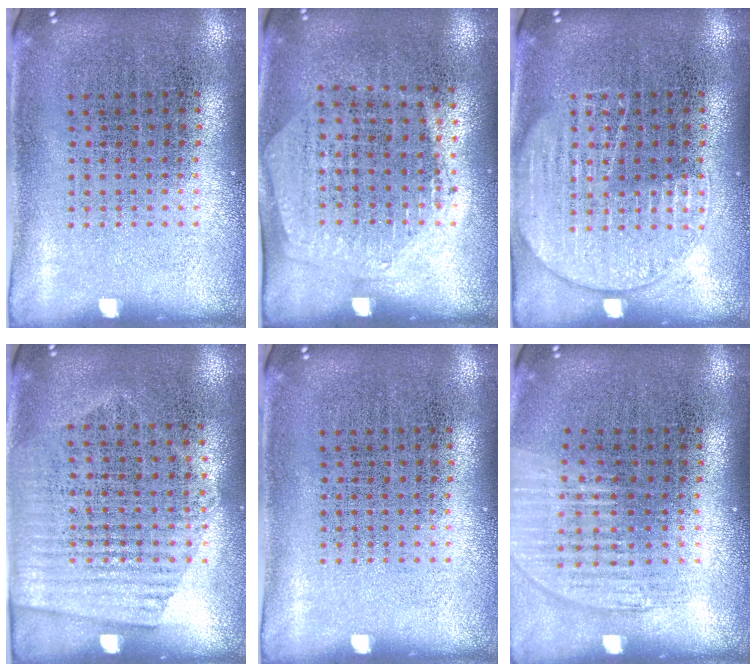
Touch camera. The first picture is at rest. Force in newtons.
{"total": 1.4, "press": 1.2, "slide": 0.6}
{"total": 2.4, "press": 2.4, "slide": 0.2}
{"total": 1.5, "press": 1.2, "slide": 0.8}
{"total": 0.0}
{"total": 1.2, "press": 1.1, "slide": 0.4}